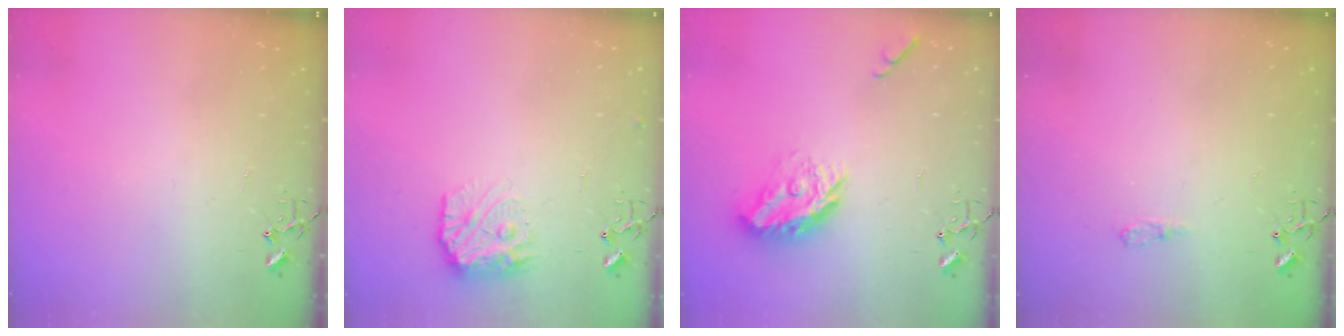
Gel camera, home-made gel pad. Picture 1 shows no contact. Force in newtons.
{"total": 12.4, "press": 12.4, "slide": 1.0}
{"total": 14.2, "press": 14.2, "slide": 0.7}
{"total": 6.0, "press": 6.0, "slide": 0.7}